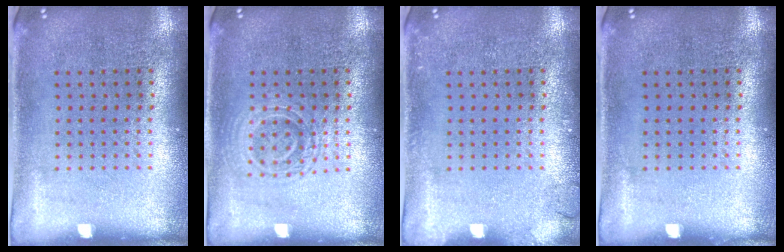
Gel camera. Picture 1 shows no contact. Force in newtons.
{"total": 1.1, "press": 1.0, "slide": 0.3}
{"total": 1.0, "press": 1.0, "slide": 0.1}
{"total": 0.0}